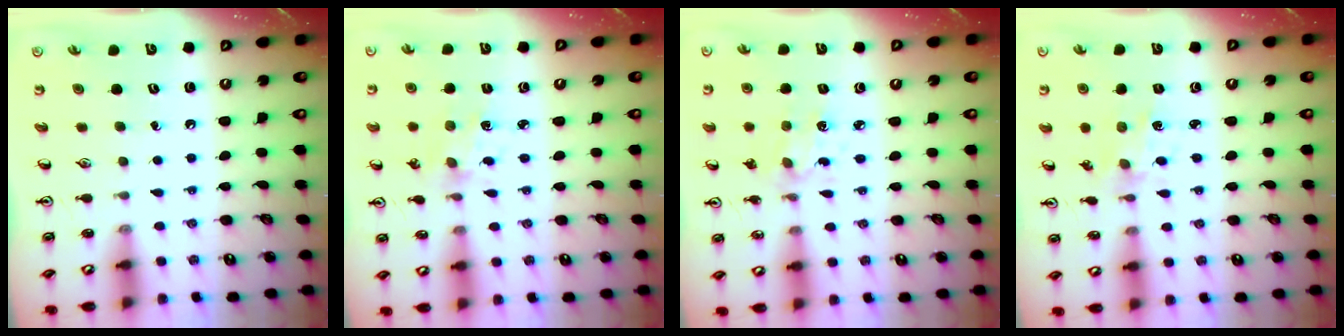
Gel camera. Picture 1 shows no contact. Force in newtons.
{"total": 2.4, "press": 2.4, "slide": 0.0}
{"total": 2.5, "press": 2.4, "slide": 0.7}
{"total": 1.6, "press": 1.6, "slide": 0.1}